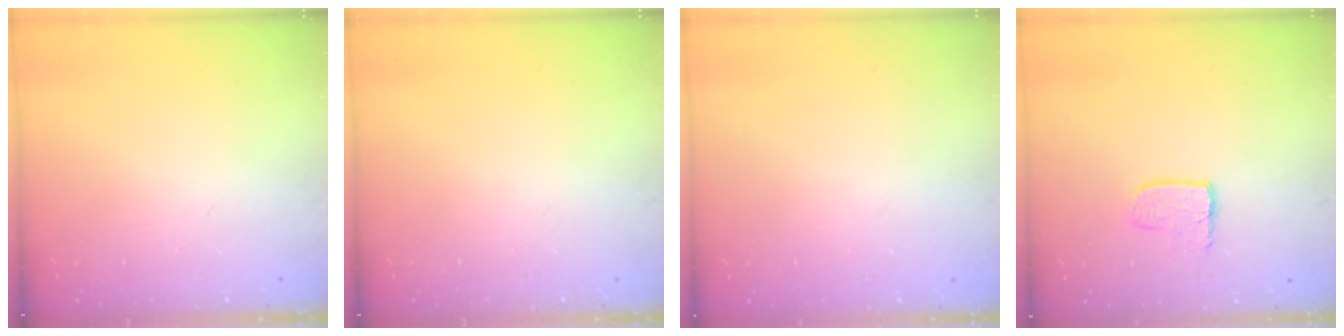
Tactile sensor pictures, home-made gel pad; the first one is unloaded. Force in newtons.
{"total": 0.0}
{"total": 0.0}
{"total": 5.5, "press": 5.5, "slide": 0.4}